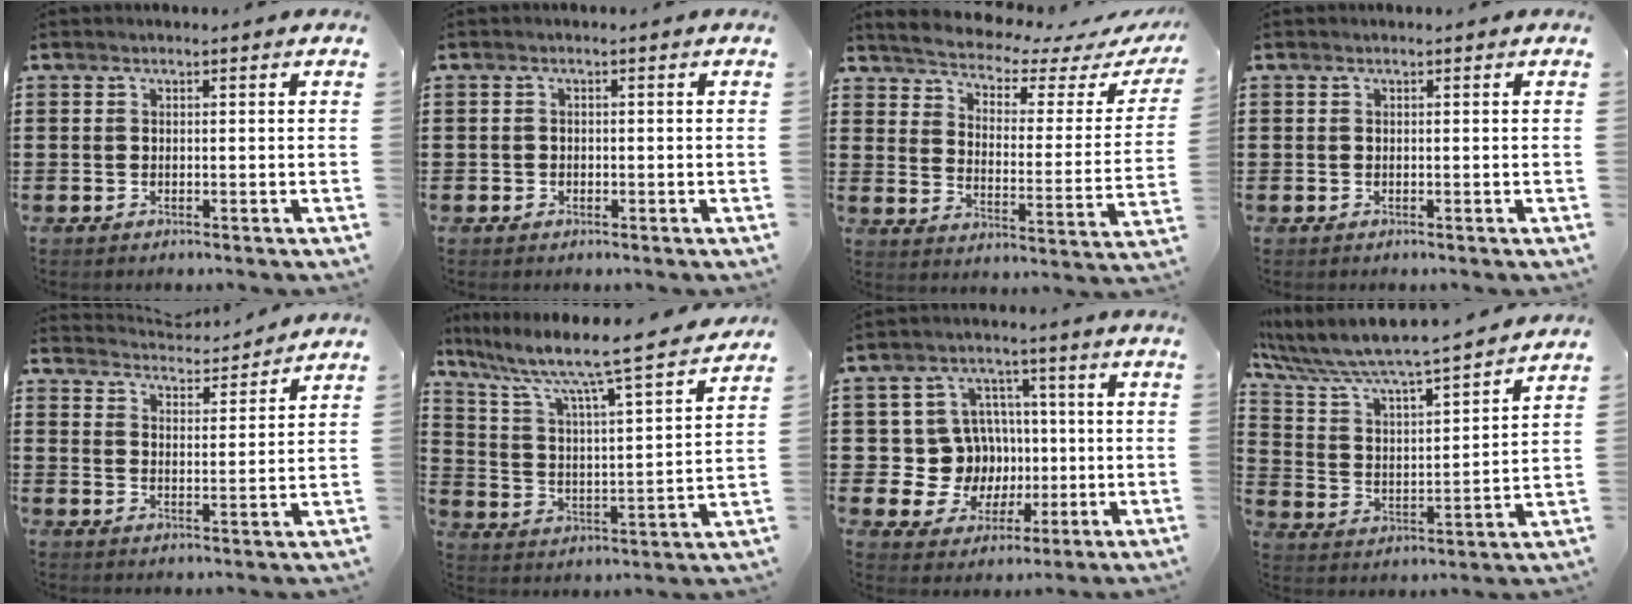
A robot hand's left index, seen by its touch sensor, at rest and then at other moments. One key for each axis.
{"total": 0.9, "fx": -0.4, "fy": 0.8, "fz": 0.1, "tx": -0.005, "ty": 0.003, "tz": -0.010}
{"total": 3.8, "fx": 3.6, "fy": 0.3, "fz": 1.0, "tx": -0.046, "ty": -0.034, "tz": 0.053}
{"total": 0.0}
{"total": 4.0, "fx": 3.9, "fy": -0.2, "fz": 0.1, "tx": -0.023, "ty": -0.030, "tz": 0.066}
{"total": 8.2, "fx": 6.9, "fy": 0.1, "fz": 4.5, "tx": -0.111, "ty": -0.062, "tz": 0.102}
{"total": 9.9, "fx": 0.6, "fy": 9.5, "fz": 2.7, "tx": -0.077, "ty": 0.005, "tz": 0.025}
{"total": 7.2, "fx": 6.6, "fy": 0.5, "fz": 2.8, "tx": -0.087, "ty": -0.055, "tz": 0.106}